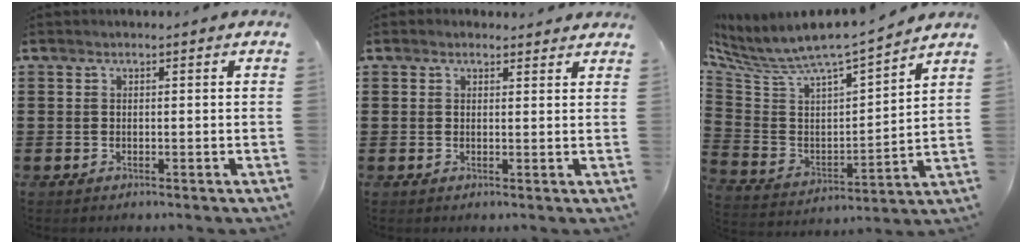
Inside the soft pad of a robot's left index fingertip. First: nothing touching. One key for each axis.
{"total": 1.3, "fx": 1.2, "fy": 0.5, "fz": 0.1, "tx": -0.005, "ty": 0.004, "tz": 0.024}
{"total": 6.4, "fx": 5.6, "fy": 1.2, "fz": 2.9, "tx": -0.087, "ty": -0.055, "tz": 0.086}